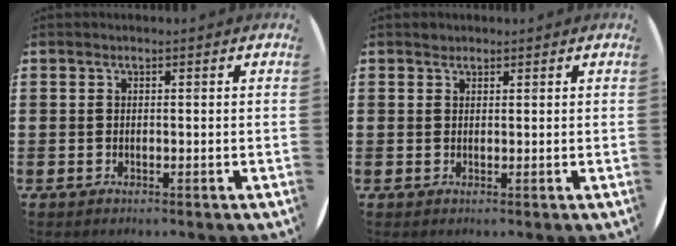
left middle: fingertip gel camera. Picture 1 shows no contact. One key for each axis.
{"total": 0.7, "fx": 0.7, "fy": 0.3, "fz": -0.1, "tx": 0.001, "ty": 0.004, "tz": 0.013}